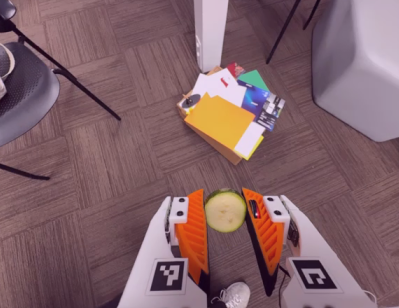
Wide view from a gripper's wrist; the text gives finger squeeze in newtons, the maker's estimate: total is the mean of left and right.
{"total": 9.3, "left": 9.5, "right": 9.0}